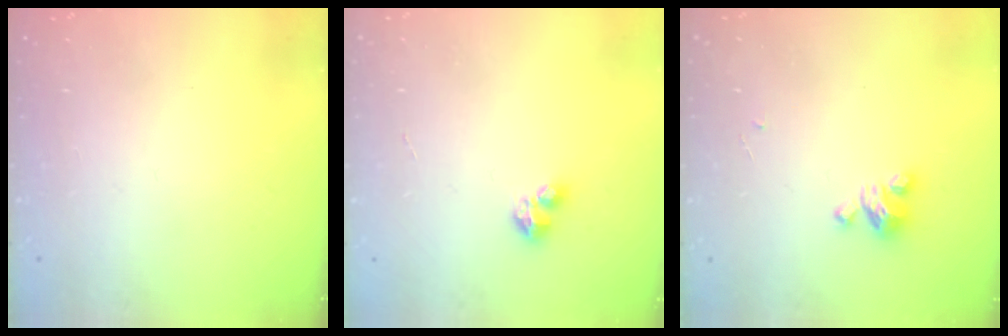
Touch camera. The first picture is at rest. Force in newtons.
{"total": 2.8, "press": 2.8, "slide": 0.2}
{"total": 3.6, "press": 3.6, "slide": 0.3}